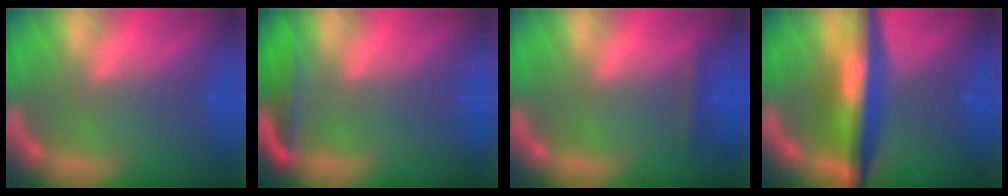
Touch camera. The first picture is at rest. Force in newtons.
{"total": 3.5}
{"total": 1.4}
{"total": 9.0}